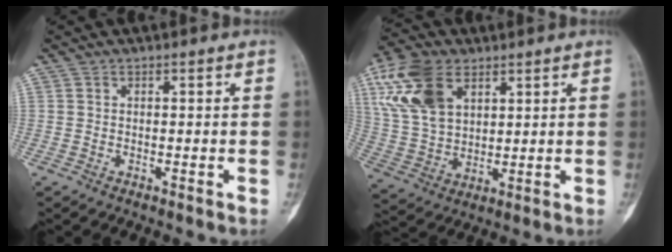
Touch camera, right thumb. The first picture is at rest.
{"total": 14.7, "force": [6.5, 9.0, 9.6], "torque": [-0.186, -0.012, 0.134]}